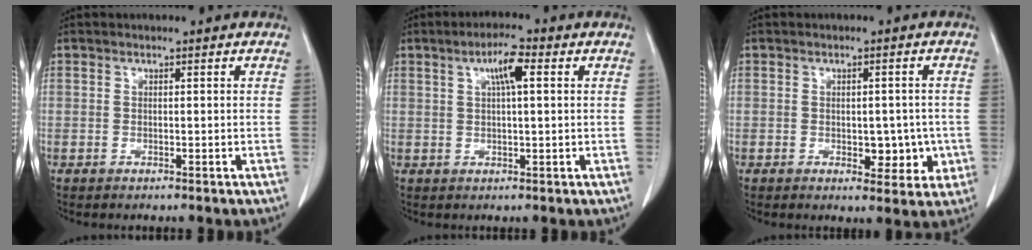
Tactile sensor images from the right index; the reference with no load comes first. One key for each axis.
{"total": 4.8, "fx": 1.8, "fy": 0.7, "fz": 4.4, "tx": -0.081, "ty": 0.009, "tz": 0.032}
{"total": 5.2, "fx": -0.8, "fy": 3.1, "fz": 4.1, "tx": -0.038, "ty": 0.004, "tz": -0.002}